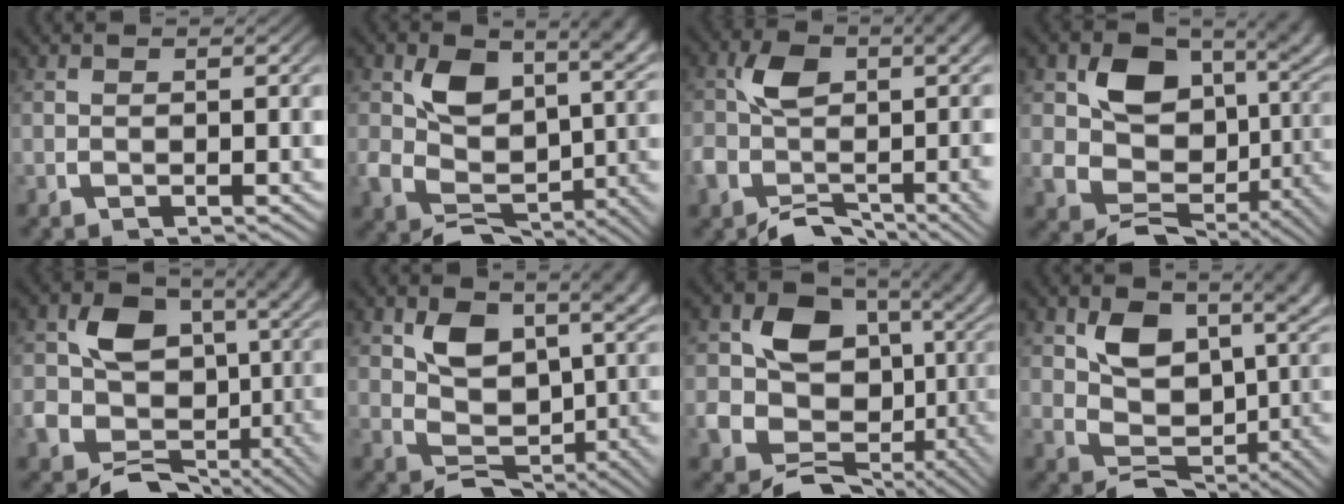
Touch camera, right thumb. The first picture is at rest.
{"total": 9.2, "force": [-0.8, 6.7, 6.3], "torque": [-0.144, -0.057, 0.012]}
{"total": 7.0, "force": [-2.0, 4.0, 5.5], "torque": [-0.104, -0.020, -0.025]}
{"total": 13.2, "force": [-1.0, 10.0, 8.5], "torque": [-0.162, -0.053, 0.004]}
{"total": 12.4, "force": [-2.0, 9.8, 7.2], "torque": [-0.163, -0.063, -0.015]}
{"total": 7.9, "force": [0.0, 5.7, 5.4], "torque": [-0.118, -0.047, 0.018]}
{"total": 16.2, "force": [-1.3, 12.9, 9.7], "torque": [-0.181, -0.049, -0.013]}
{"total": 8.8, "force": [0.2, 6.3, 6.1], "torque": [-0.126, -0.044, 0.020]}